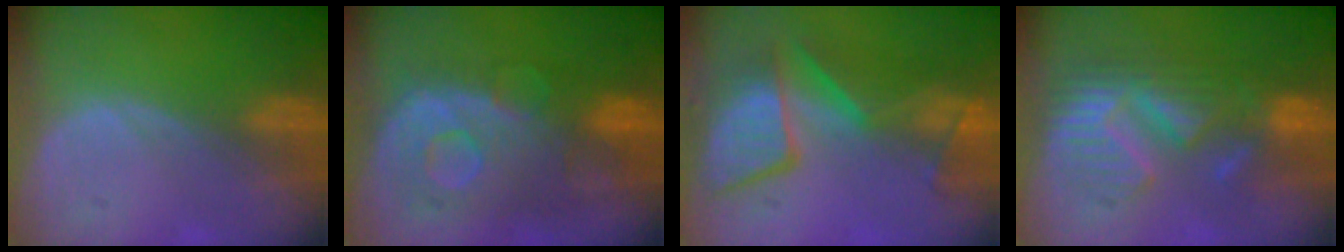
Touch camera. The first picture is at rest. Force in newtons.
{"total": 11.3, "press": 9.7, "slide": 5.7}
{"total": 10.0, "press": 9.6, "slide": 2.7}
{"total": 8.9, "press": 8.9, "slide": 0.0}